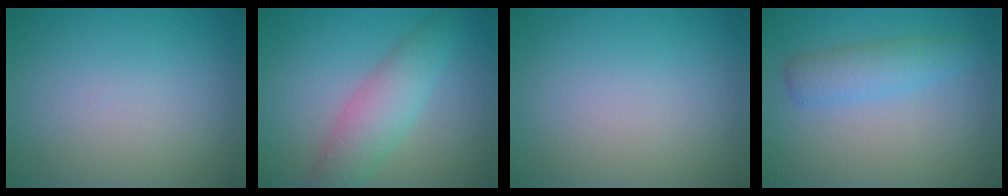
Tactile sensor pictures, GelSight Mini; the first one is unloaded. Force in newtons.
{"total": 4.3, "press": 4.3, "slide": 0.1}
{"total": 0.0}
{"total": 2.9, "press": 2.9, "slide": 0.1}